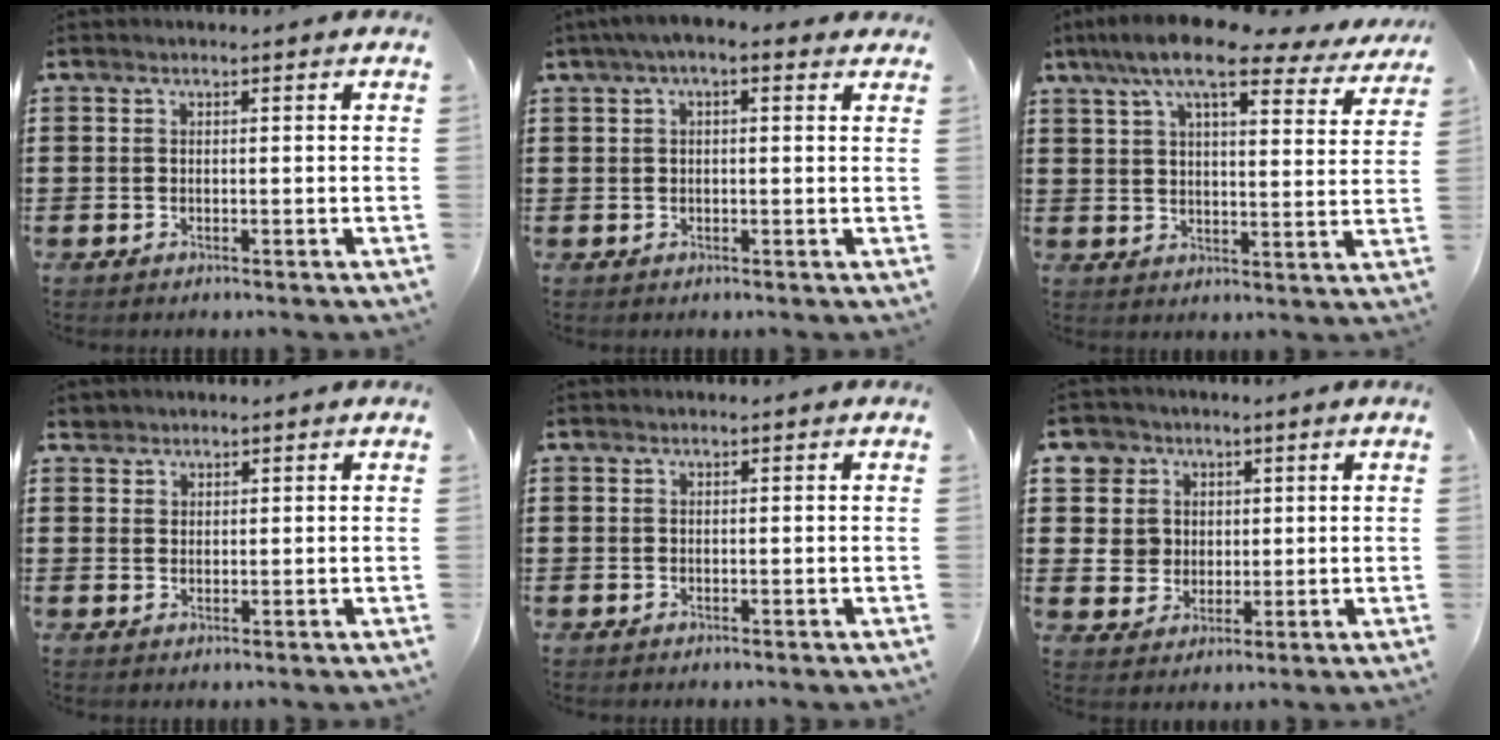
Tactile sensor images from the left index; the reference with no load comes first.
{"total": 2.7, "force": [1.0, 0.8, 2.4], "torque": [-0.046, 0.009, 0.015]}
{"total": 11.3, "force": [8.8, 2.2, 6.8], "torque": [-0.151, -0.025, 0.153]}
{"total": 1.7, "force": [1.5, 0.9, 0.0], "torque": [-0.005, 0.005, 0.030]}
{"total": 0.0}
{"total": 6.5, "force": [1.8, 6.2, 0.6], "torque": [-0.038, 0.012, 0.035]}